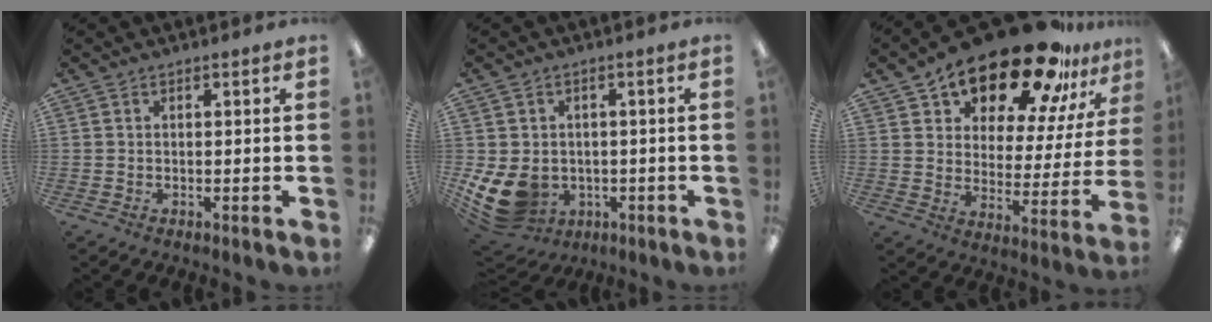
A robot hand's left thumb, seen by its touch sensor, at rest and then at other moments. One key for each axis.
{"total": 10.1, "fx": -2.8, "fy": 8.2, "fz": 5.2, "tx": -0.123, "ty": 0.005, "tz": -0.040}
{"total": 21.8, "fx": 18.0, "fy": 6.9, "fz": 10.1, "tx": -0.171, "ty": -0.135, "tz": 0.306}